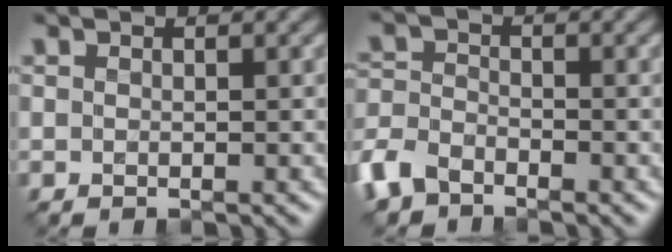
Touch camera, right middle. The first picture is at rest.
{"total": 4.0, "force": [-3.0, 2.2, 1.6], "torque": [-0.040, -0.004, -0.074]}